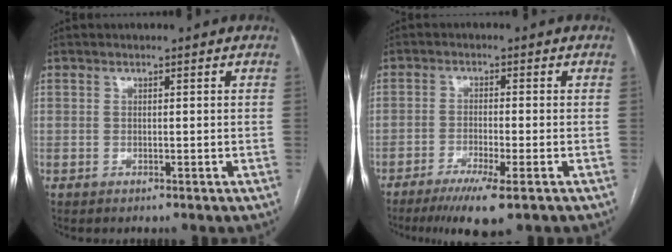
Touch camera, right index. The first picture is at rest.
{"total": 7.3, "force": [-4.7, 0.4, 5.6], "torque": [-0.094, -0.017, -0.076]}